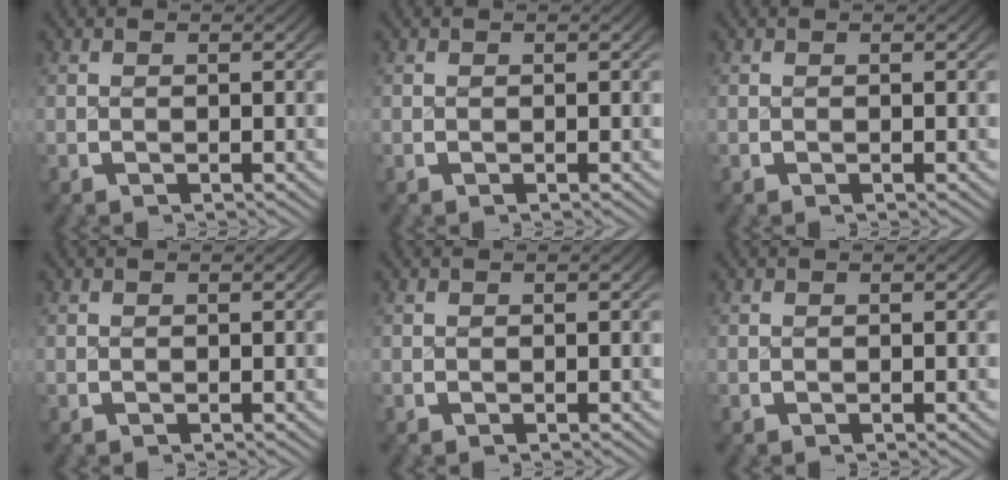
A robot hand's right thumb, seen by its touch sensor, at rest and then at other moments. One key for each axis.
{"total": 0.0}
{"total": 0.0}
{"total": 0.0}
{"total": 0.0}
{"total": 0.0}